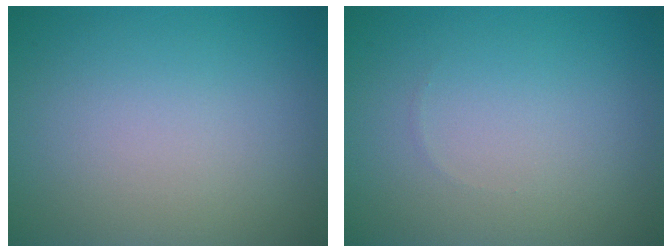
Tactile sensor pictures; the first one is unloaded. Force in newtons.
{"total": 0.0}